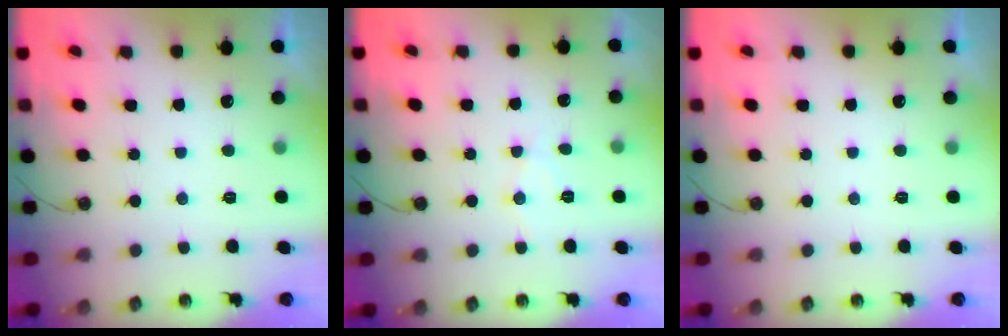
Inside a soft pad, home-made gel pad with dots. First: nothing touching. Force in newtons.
{"total": 6.8, "press": 6.8, "slide": 0.3}
{"total": 0.0}